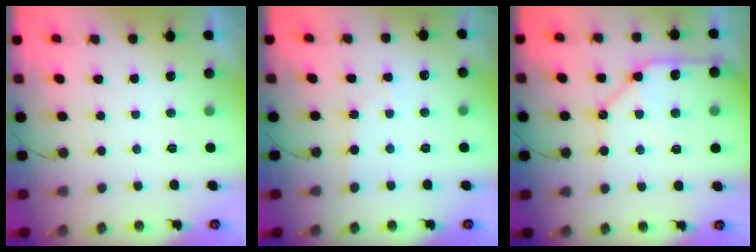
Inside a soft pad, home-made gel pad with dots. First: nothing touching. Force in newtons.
{"total": 2.8, "press": 2.7, "slide": 0.4}
{"total": 13.3, "press": 13.2, "slide": 1.6}